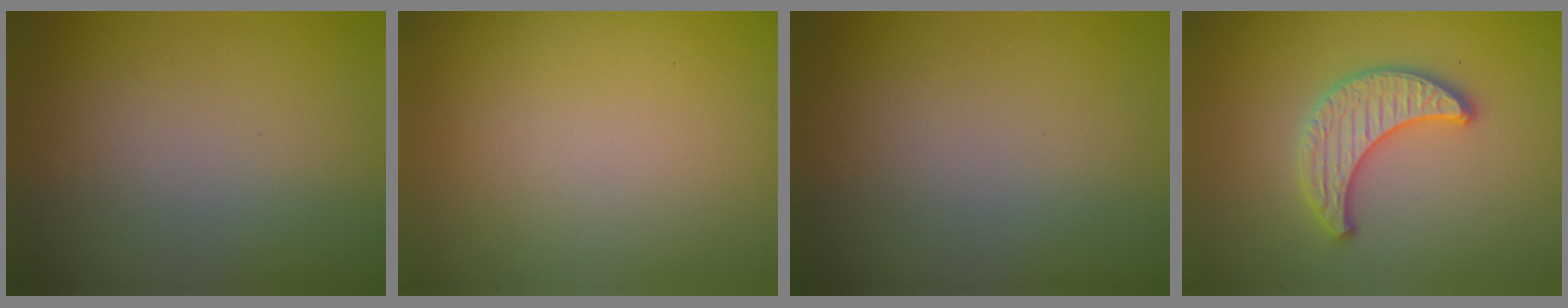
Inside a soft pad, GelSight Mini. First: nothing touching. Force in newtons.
{"total": 0.0}
{"total": 0.0}
{"total": 3.2, "press": 3.2, "slide": 0.4}